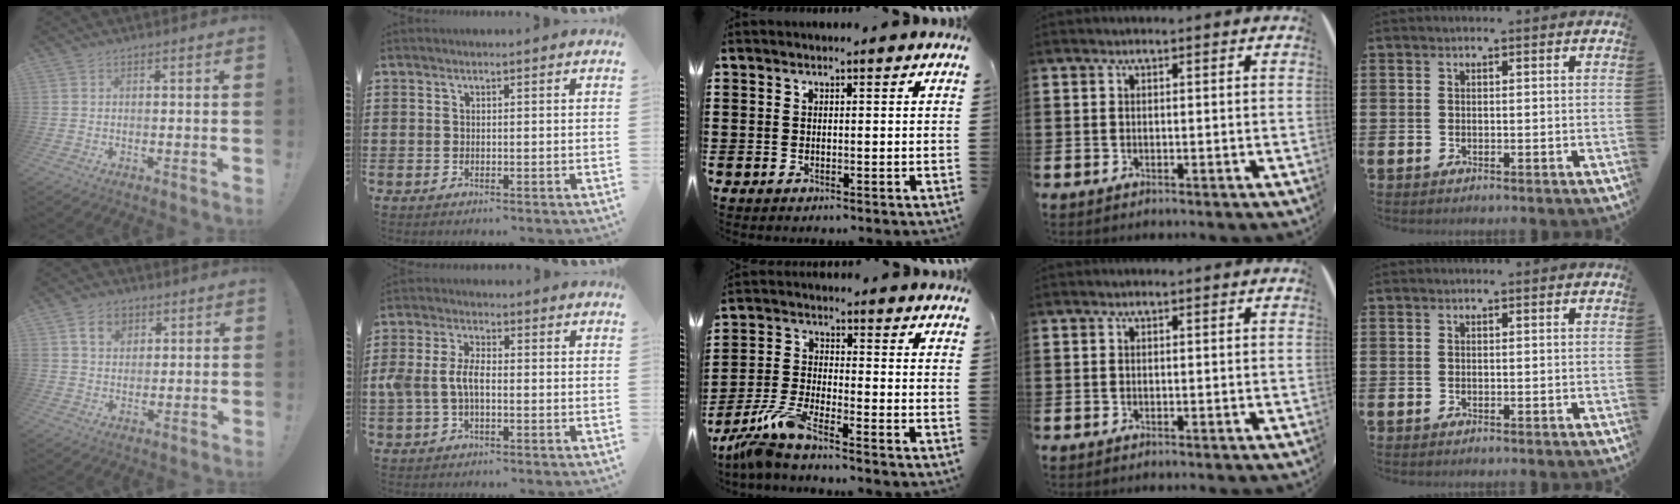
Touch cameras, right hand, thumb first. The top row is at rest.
{"thumb": {"total": 6.9, "force": [3.3, 5.2, 3.2], "torque": [-0.043, -0.005, 0.060]}, "index": {"total": 5.3, "force": [-0.7, 2.8, 4.5], "torque": [-0.112, -0.001, -0.020]}, "middle": {"total": 6.7, "force": [-5.6, 0.3, 3.7], "torque": [-0.099, -0.019, -0.114]}}